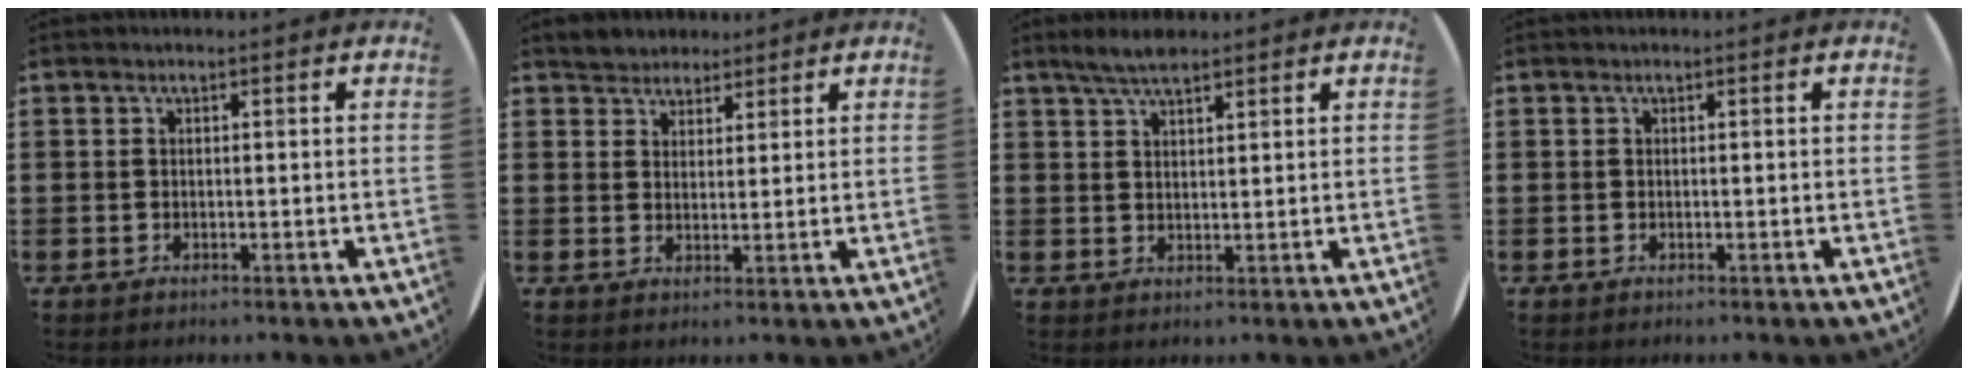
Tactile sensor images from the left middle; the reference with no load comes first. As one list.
[{"total": 3.0, "force": [2.7, 1.2, -0.4], "torque": [0.006, -0.003, 0.052]}, {"total": 3.6, "force": [3.1, 0.9, 1.7], "torque": [-0.031, -0.004, 0.055]}, {"total": 0.0}]